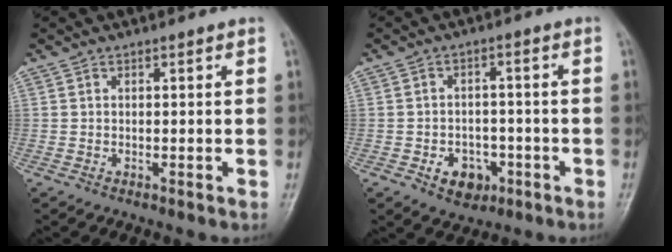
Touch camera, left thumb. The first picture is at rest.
{"total": 6.3, "force": [-2.6, 4.8, 3.2], "torque": [-0.022, 0.021, -0.033]}